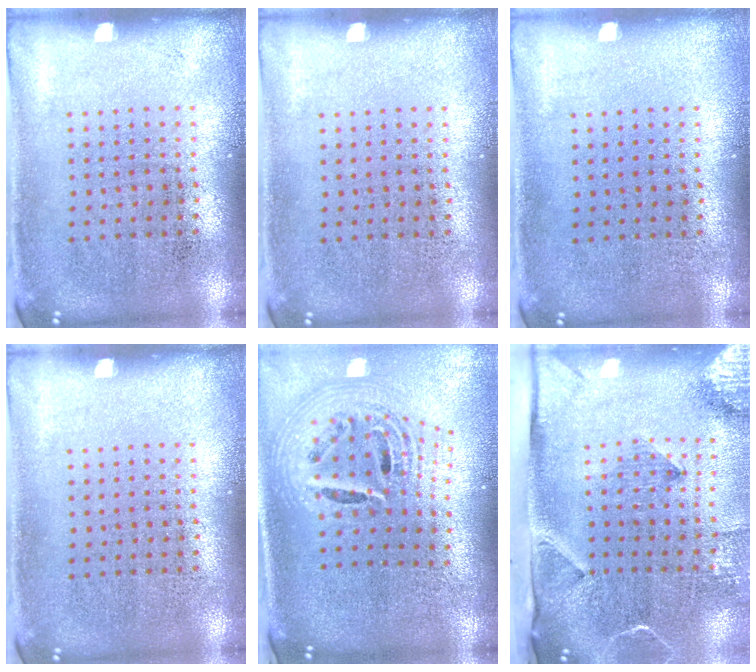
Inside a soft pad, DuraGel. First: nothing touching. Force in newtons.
{"total": 0.0}
{"total": 0.0}
{"total": 0.0}
{"total": 2.8, "press": 1.9, "slide": 2.0}
{"total": 3.2, "press": 2.3, "slide": 2.3}